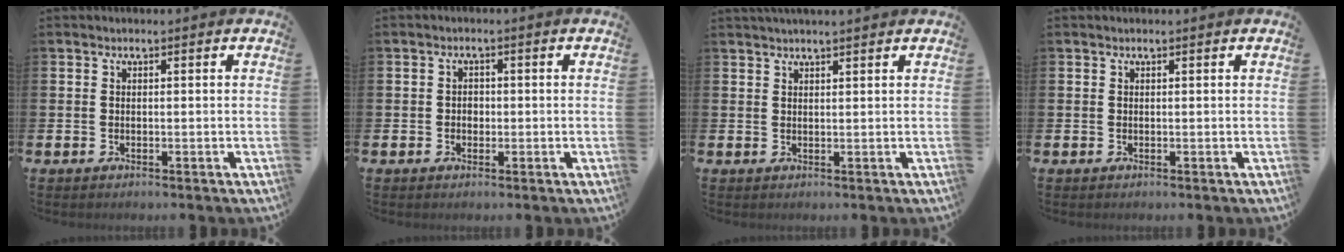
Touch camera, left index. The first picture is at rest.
{"total": 1.5, "force": [-0.1, 1.3, 0.7], "torque": [0.000, 0.002, -0.008]}
{"total": 1.7, "force": [1.6, -0.1, 0.5], "torque": [-0.004, -0.004, 0.029]}
{"total": 0.0}